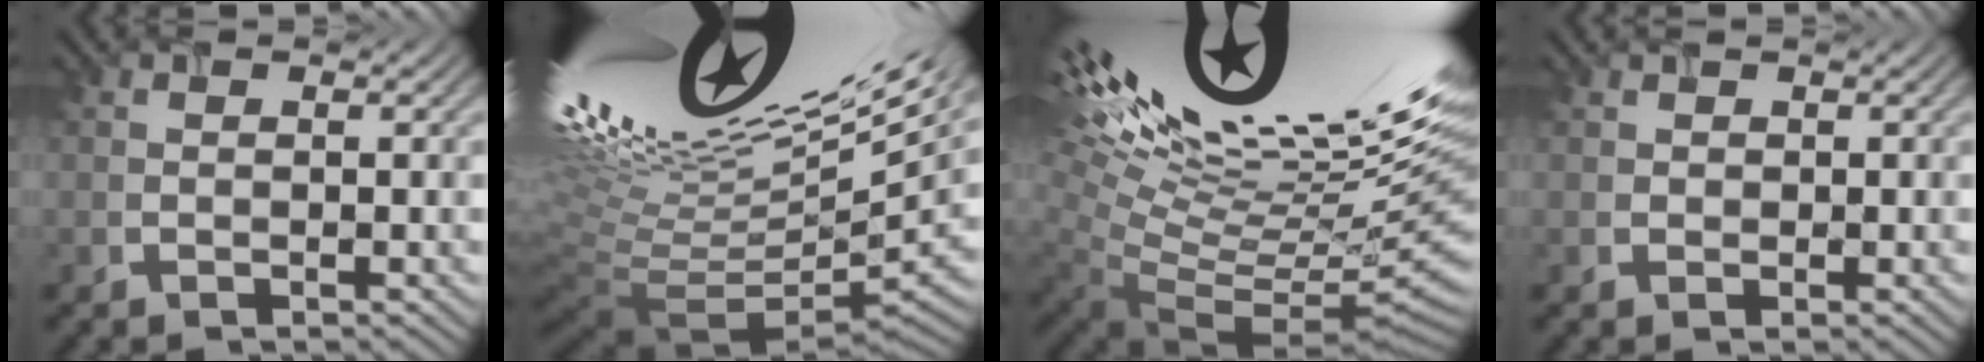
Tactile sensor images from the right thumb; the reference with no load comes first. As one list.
[{"total": 17.6, "force": [7.0, 5.3, 15.3], "torque": [-0.239, 0.026, 0.151]}, {"total": 18.4, "force": [7.6, 5.4, 15.8], "torque": [-0.201, 0.036, 0.147]}, {"total": 1.0, "force": [0.7, 0.7, 0.2], "torque": [-0.004, 0.008, 0.020]}]